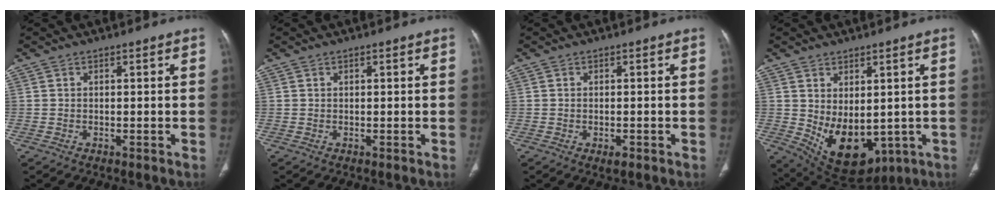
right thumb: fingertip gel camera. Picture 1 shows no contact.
{"total": 0.0}
{"total": 1.6, "force": [-0.7, 0.8, 1.2], "torque": [-0.019, 0.002, -0.008]}
{"total": 13.2, "force": [-1.3, 8.2, 10.3], "torque": [-0.145, -0.014, 0.018]}